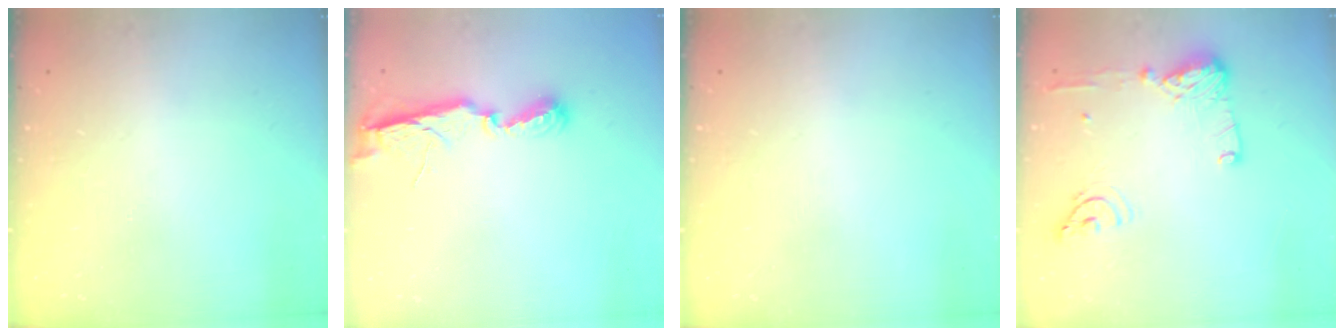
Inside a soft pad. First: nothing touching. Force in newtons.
{"total": 7.0, "press": 7.0, "slide": 0.5}
{"total": 0.0}
{"total": 12.7, "press": 12.4, "slide": 2.7}